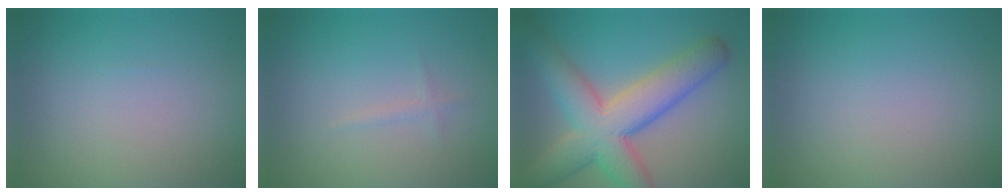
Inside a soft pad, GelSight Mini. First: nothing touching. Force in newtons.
{"total": 0.7, "press": 0.7, "slide": 0.1}
{"total": 9.2, "press": 9.2, "slide": 0.6}
{"total": 0.0}